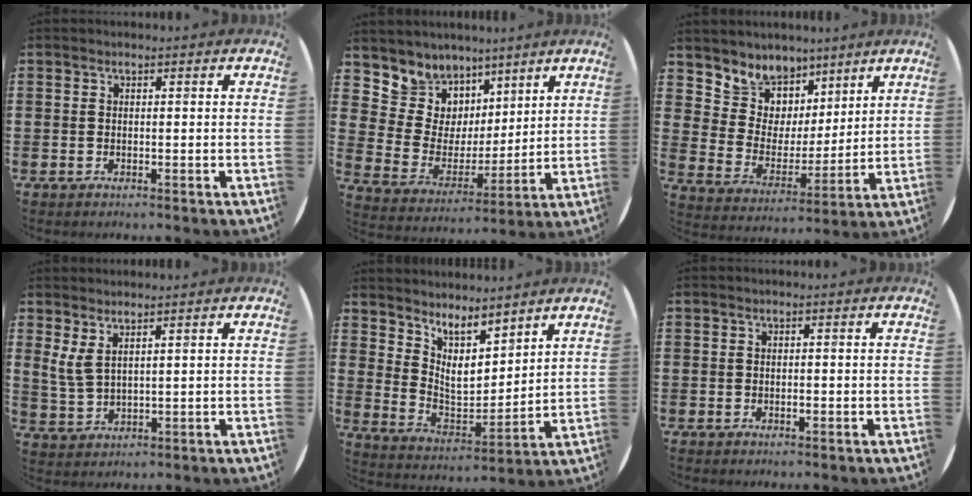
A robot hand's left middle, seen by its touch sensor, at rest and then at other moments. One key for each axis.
{"total": 7.5, "fx": 5.6, "fy": 5.0, "fz": -0.1, "tx": -0.054, "ty": -0.057, "tz": 0.105}
{"total": 7.4, "fx": 5.9, "fy": 4.4, "fz": -0.5, "tx": -0.044, "ty": -0.053, "tz": 0.111}
{"total": 3.0, "fx": 2.1, "fy": 0.9, "fz": 1.9, "tx": -0.044, "ty": 0.002, "tz": 0.040}
{"total": 6.6, "fx": 5.4, "fy": 2.4, "fz": 3.0, "tx": -0.080, "ty": -0.031, "tz": 0.099}
{"total": 0.5, "fx": -0.3, "fy": 0.2, "fz": 0.4, "tx": -0.008, "ty": -0.001, "tz": -0.005}